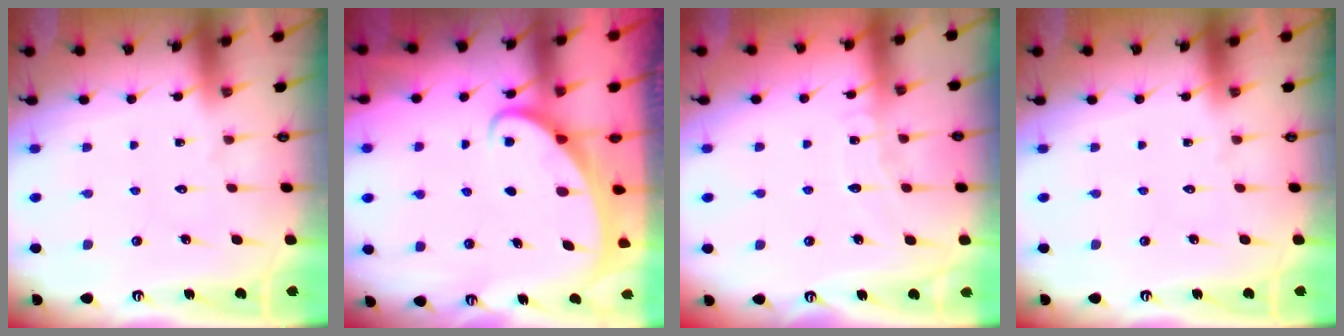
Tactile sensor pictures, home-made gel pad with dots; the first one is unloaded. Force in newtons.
{"total": 2.0, "press": 2.0, "slide": 0.0}
{"total": 6.0, "press": 6.0, "slide": 0.6}
{"total": 0.0}